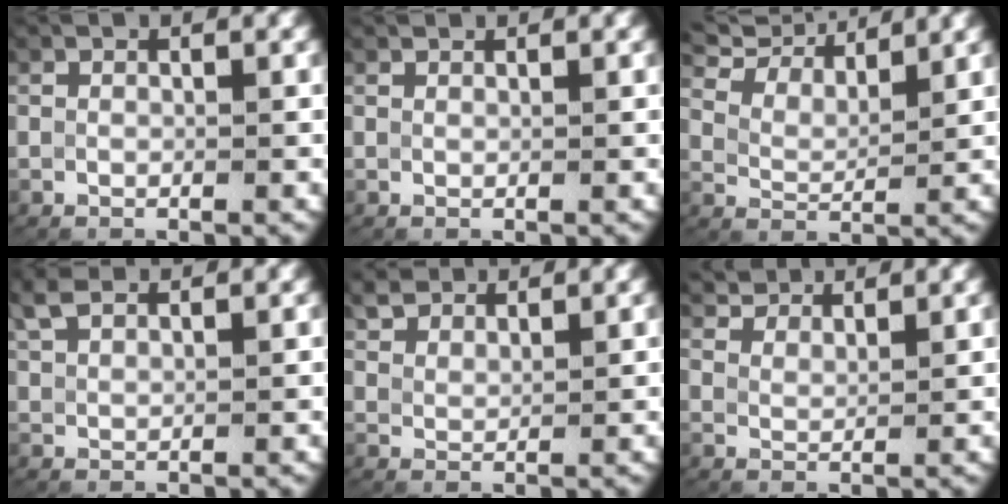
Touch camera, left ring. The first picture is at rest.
{"total": 0.6, "force": [0.6, -0.2, 0.0], "torque": [0.001, -0.002, 0.013]}
{"total": 6.5, "force": [5.1, 2.5, 3.1], "torque": [-0.061, 0.015, 0.081]}
{"total": 2.3, "force": [2.2, 0.2, 0.7], "torque": [-0.024, 0.003, 0.044]}
{"total": 3.2, "force": [3.1, 0.4, 0.7], "torque": [-0.017, -0.003, 0.062]}
{"total": 3.9, "force": [3.8, 0.3, 0.7], "torque": [-0.016, -0.001, 0.071]}